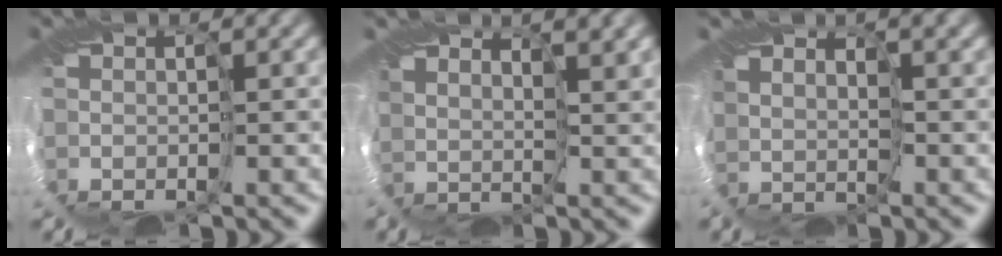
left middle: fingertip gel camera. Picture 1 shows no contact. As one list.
[{"total": 3.8, "force": [3.5, 0.9, 1.0], "torque": [-0.023, 0.007, 0.069]}, {"total": 2.1, "force": [2.0, 0.7, 0.4], "torque": [-0.010, 0.008, 0.042]}]